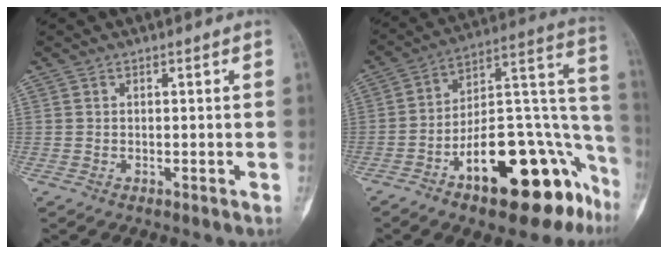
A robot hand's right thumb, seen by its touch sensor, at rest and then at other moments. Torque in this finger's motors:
{"motor_torque": [3.03, 1.97, 1.54, -1.23, 0.54]}